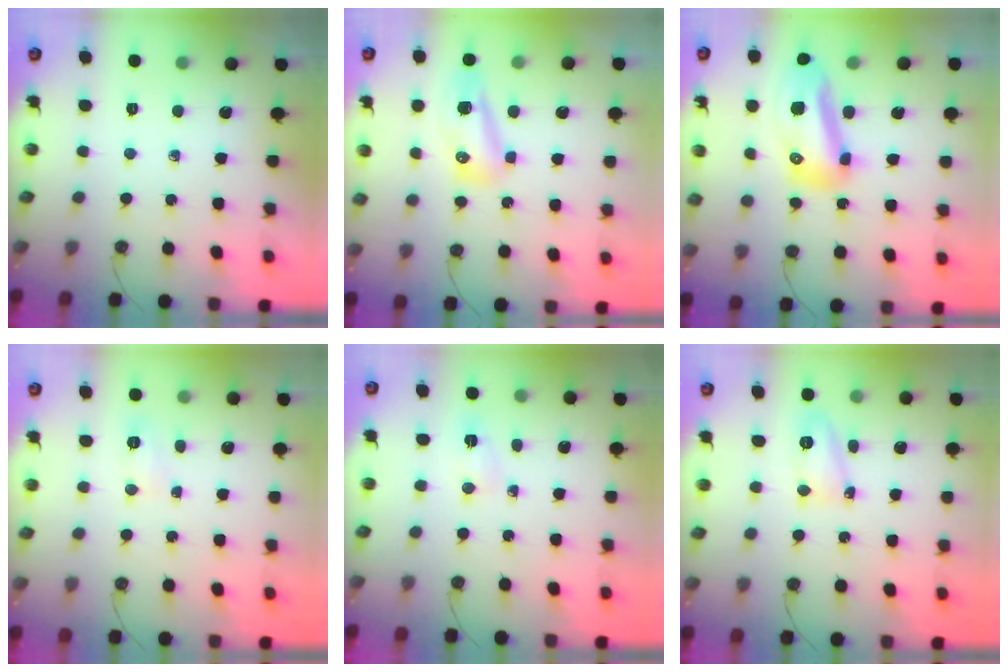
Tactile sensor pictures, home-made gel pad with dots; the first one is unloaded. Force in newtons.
{"total": 8.2, "press": 8.1, "slide": 1.3}
{"total": 13.3, "press": 13.2, "slide": 1.5}
{"total": 7.1, "press": 7.0, "slide": 0.8}
{"total": 2.2, "press": 2.2, "slide": 0.2}
{"total": 9.7, "press": 9.6, "slide": 1.1}